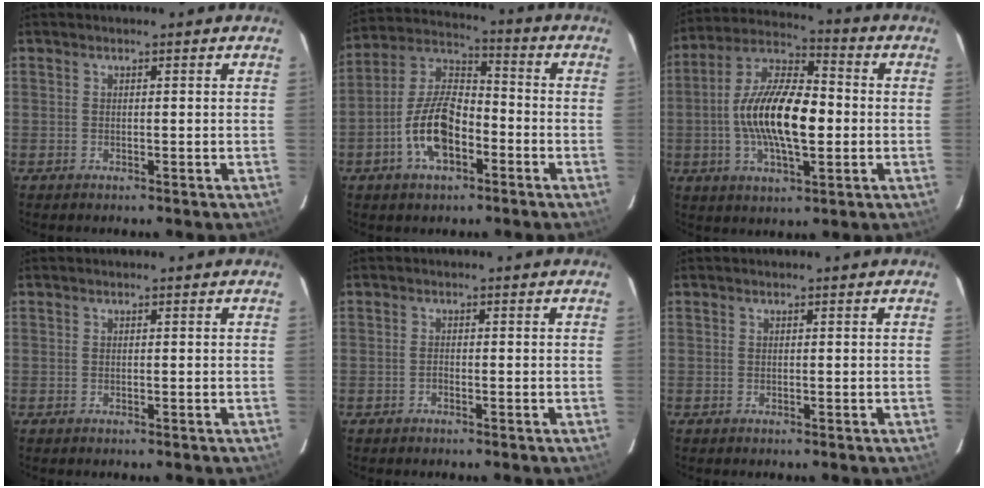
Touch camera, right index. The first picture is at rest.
{"total": 12.6, "force": [-5.0, 6.4, 9.7], "torque": [-0.198, 0.016, -0.089]}
{"total": 16.5, "force": [-1.7, 6.4, 15.1], "torque": [-0.287, 0.009, -0.036]}
{"total": 0.0}
{"total": 0.7, "force": [-0.6, 0.5, 0.2], "torque": [-0.003, 0.002, -0.011]}
{"total": 0.0}